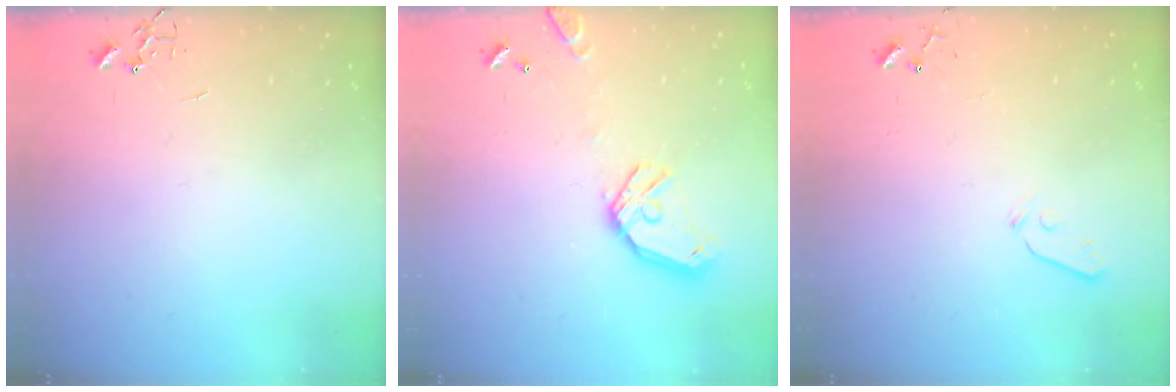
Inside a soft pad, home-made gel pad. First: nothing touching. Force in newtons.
{"total": 14.4, "press": 14.2, "slide": 2.1}
{"total": 3.7, "press": 3.6, "slide": 0.6}